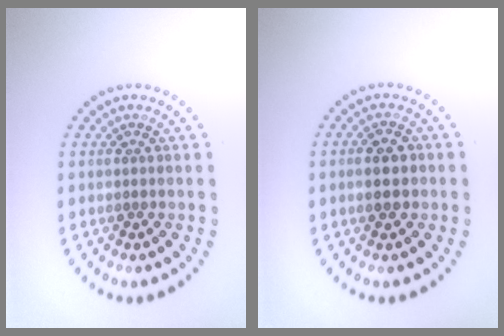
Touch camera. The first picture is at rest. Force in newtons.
{"total": 2.5, "press": 2.5, "slide": 0.1}